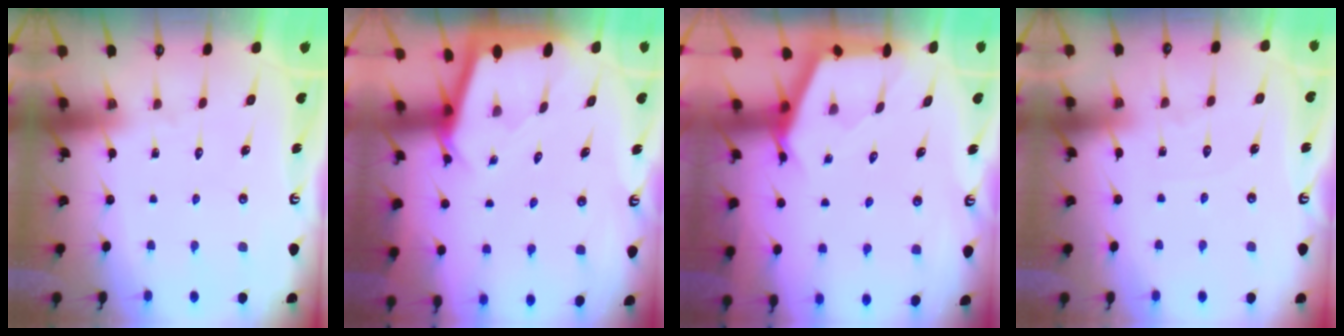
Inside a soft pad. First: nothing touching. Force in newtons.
{"total": 2.4, "press": 2.4, "slide": 0.1}
{"total": 2.7, "press": 2.7, "slide": 0.4}
{"total": 3.6, "press": 3.6, "slide": 0.5}